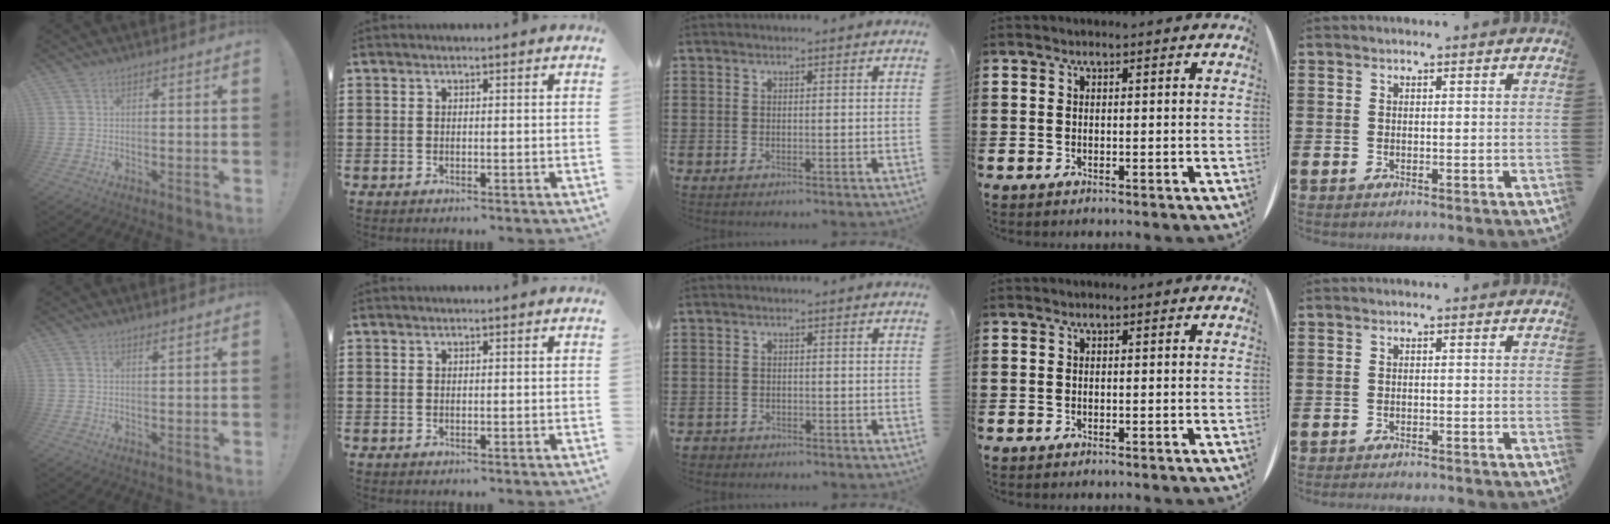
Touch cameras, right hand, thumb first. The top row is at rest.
{"thumb": {"total": 1.2, "force": [0.9, 0.0, 0.8], "torque": [-0.015, -0.001, 0.016]}, "middle": {"total": 1.1, "force": [-1.0, 0.5, 0.0], "torque": [-0.003, 0.002, -0.022]}, "little": {"total": 0.6, "force": [-0.6, 0.0, 0.0], "torque": [-0.002, -0.001, -0.013]}}